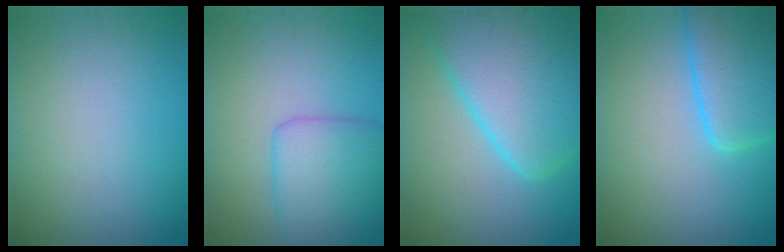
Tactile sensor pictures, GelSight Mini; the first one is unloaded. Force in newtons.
{"total": 4.5, "press": 4.5, "slide": 0.1}
{"total": 10.6, "press": 10.6, "slide": 0.4}
{"total": 7.1, "press": 7.1, "slide": 0.4}